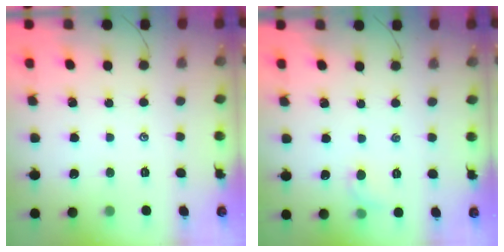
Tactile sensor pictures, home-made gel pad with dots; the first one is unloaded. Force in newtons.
{"total": 4.8, "press": 4.6, "slide": 1.5}